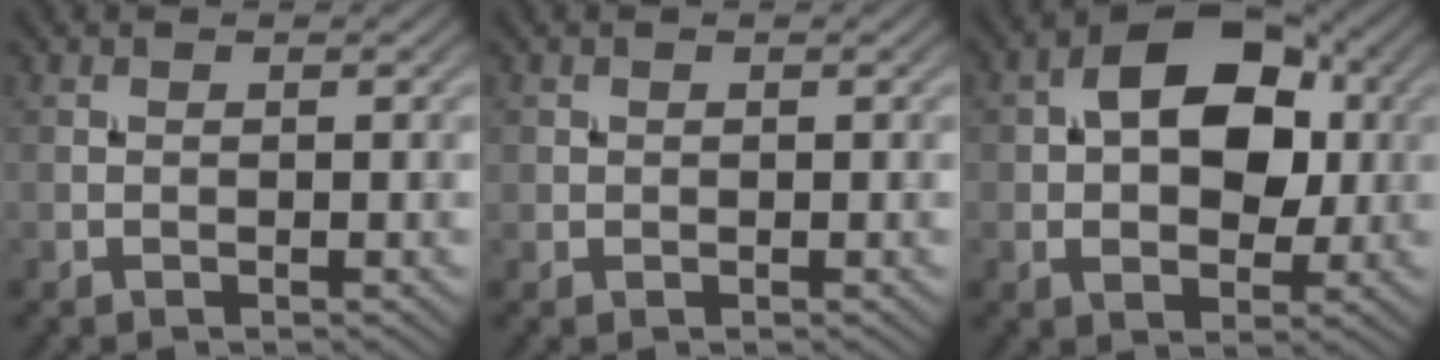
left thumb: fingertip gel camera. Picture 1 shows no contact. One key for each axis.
{"total": 0.7, "fx": 0.3, "fy": 0.6, "fz": 0.1, "tx": -0.001, "ty": -0.004, "tz": 0.006}
{"total": 11.1, "fx": 1.5, "fy": 7.0, "fz": 8.5, "tx": -0.132, "ty": 0.014, "tz": 0.015}